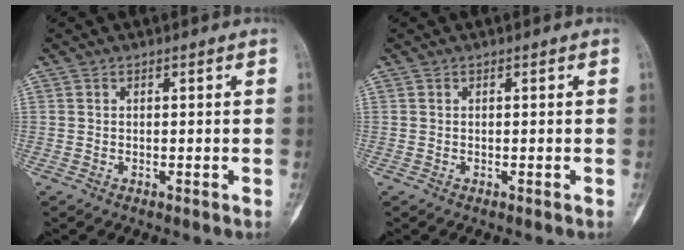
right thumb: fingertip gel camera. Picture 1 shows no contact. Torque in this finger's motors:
{"motor_torque": [0.20, 0.09, 0.02, -0.13, 0.00]}